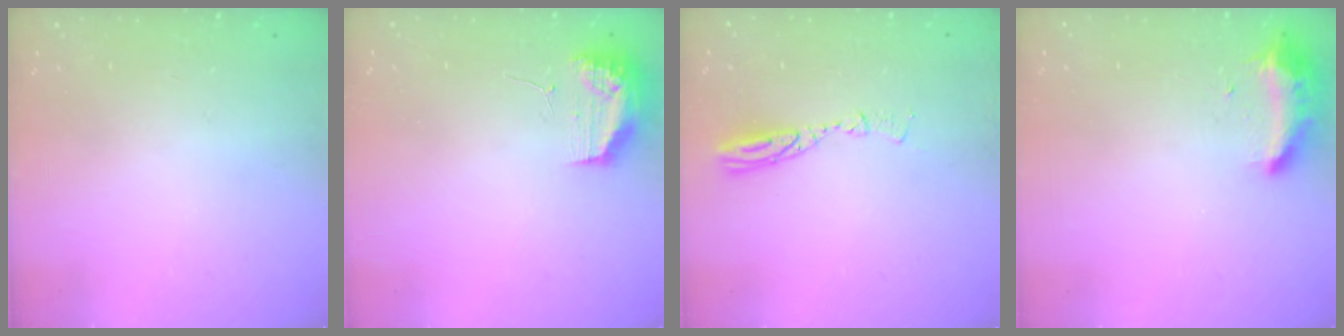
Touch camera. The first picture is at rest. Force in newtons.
{"total": 10.8, "press": 10.5, "slide": 2.8}
{"total": 6.6, "press": 6.6, "slide": 0.6}
{"total": 8.5, "press": 8.5, "slide": 0.4}